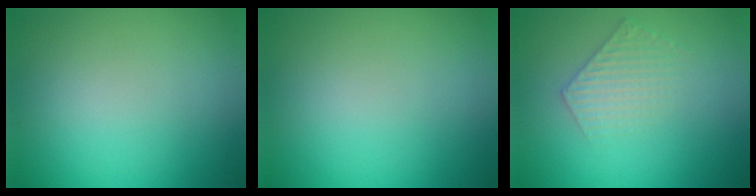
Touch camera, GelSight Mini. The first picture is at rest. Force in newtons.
{"total": 0.0}
{"total": 2.2, "press": 2.1, "slide": 0.4}